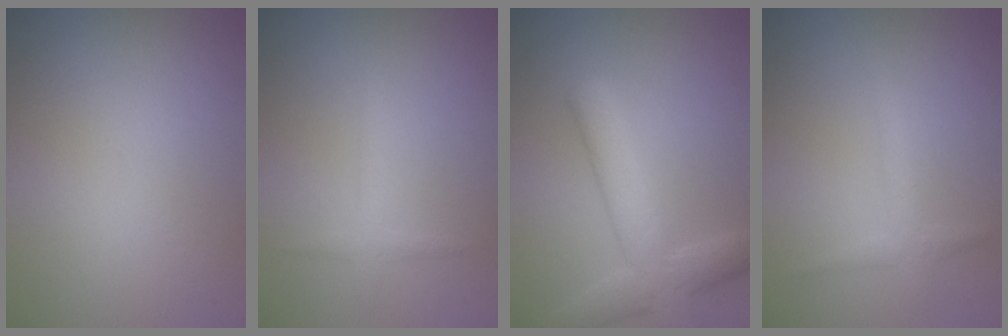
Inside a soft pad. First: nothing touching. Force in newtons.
{"total": 1.5, "press": 1.5, "slide": 0.1}
{"total": 5.2, "press": 5.2, "slide": 0.2}
{"total": 1.8, "press": 1.7, "slide": 0.1}